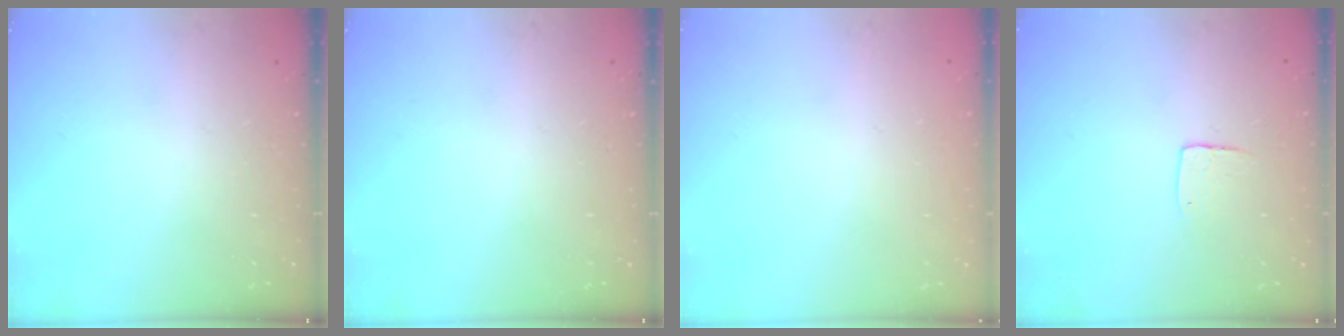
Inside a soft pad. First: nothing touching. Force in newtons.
{"total": 0.0}
{"total": 0.0}
{"total": 5.3, "press": 5.3, "slide": 0.4}